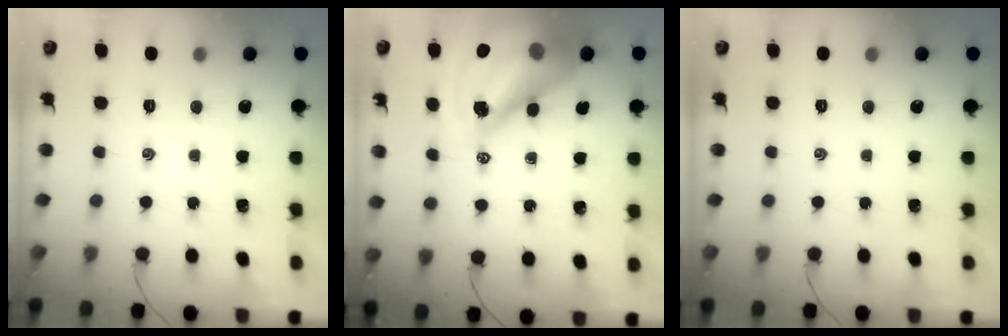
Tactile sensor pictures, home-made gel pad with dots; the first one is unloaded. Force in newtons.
{"total": 21.8, "press": 20.9, "slide": 6.1}
{"total": 0.0}